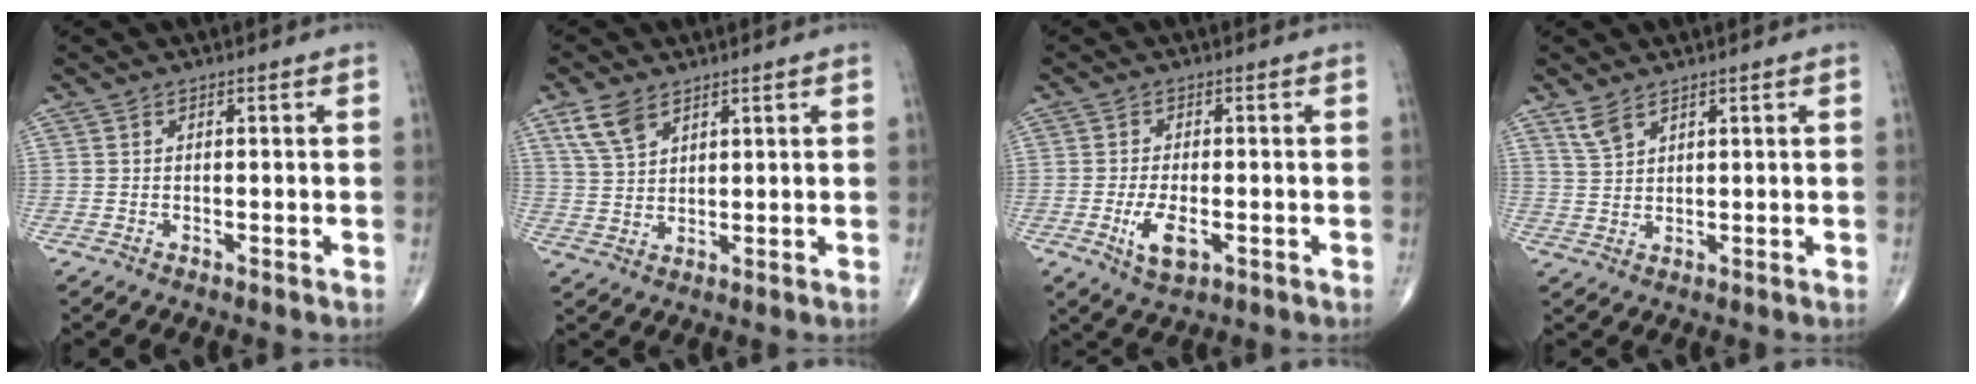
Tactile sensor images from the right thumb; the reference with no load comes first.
{"total": 6.0, "force": [3.7, 3.3, 3.4], "torque": [-0.062, -0.012, 0.080]}
{"total": 5.8, "force": [-1.7, 2.7, 4.9], "torque": [-0.089, -0.003, -0.027]}
{"total": 3.3, "force": [2.5, 1.3, 1.7], "torque": [-0.037, -0.006, 0.058]}